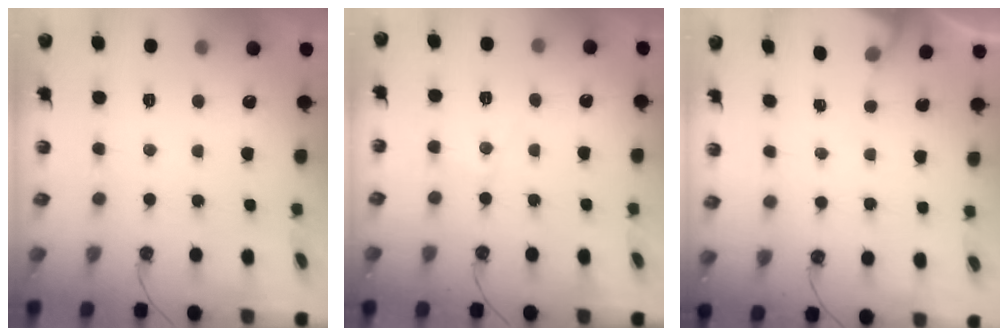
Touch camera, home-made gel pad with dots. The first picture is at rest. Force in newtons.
{"total": 5.0, "press": 4.9, "slide": 0.7}
{"total": 2.3, "press": 2.3, "slide": 0.4}